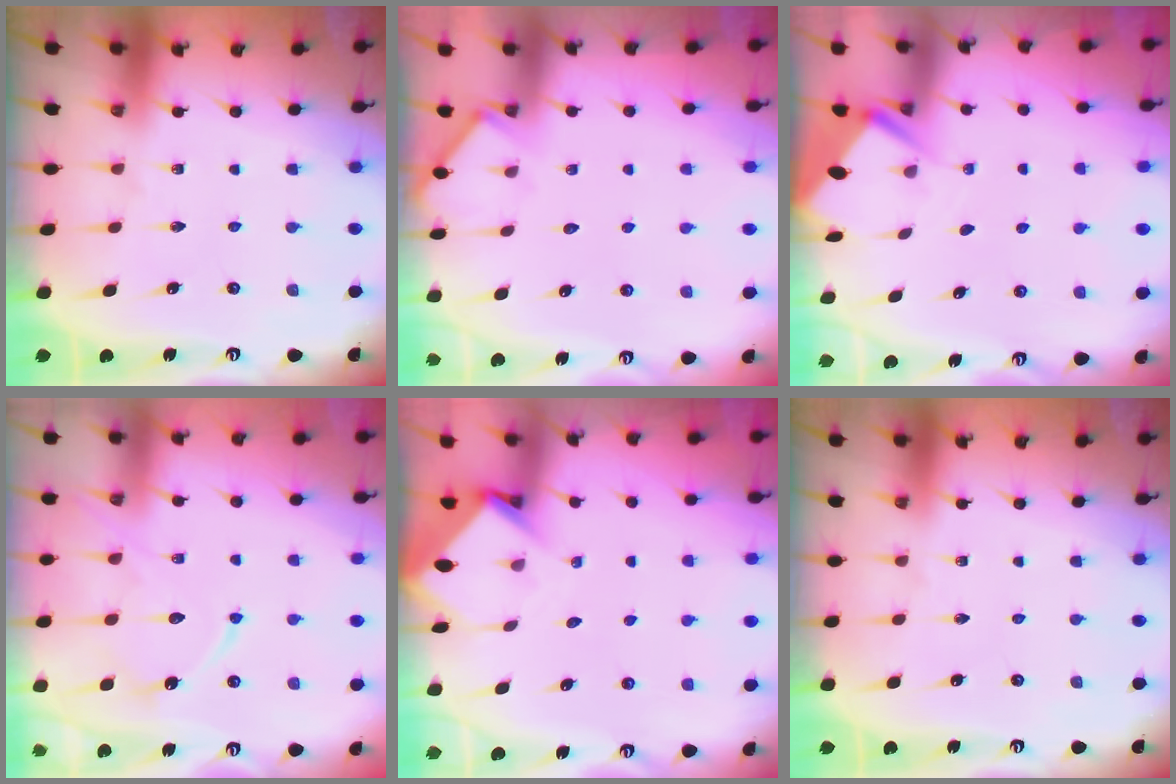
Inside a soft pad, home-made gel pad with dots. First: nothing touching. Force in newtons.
{"total": 4.3, "press": 4.3, "slide": 0.4}
{"total": 3.0, "press": 2.9, "slide": 0.4}
{"total": 12.4, "press": 12.4, "slide": 1.0}
{"total": 3.6, "press": 3.6, "slide": 0.2}
{"total": 0.0}